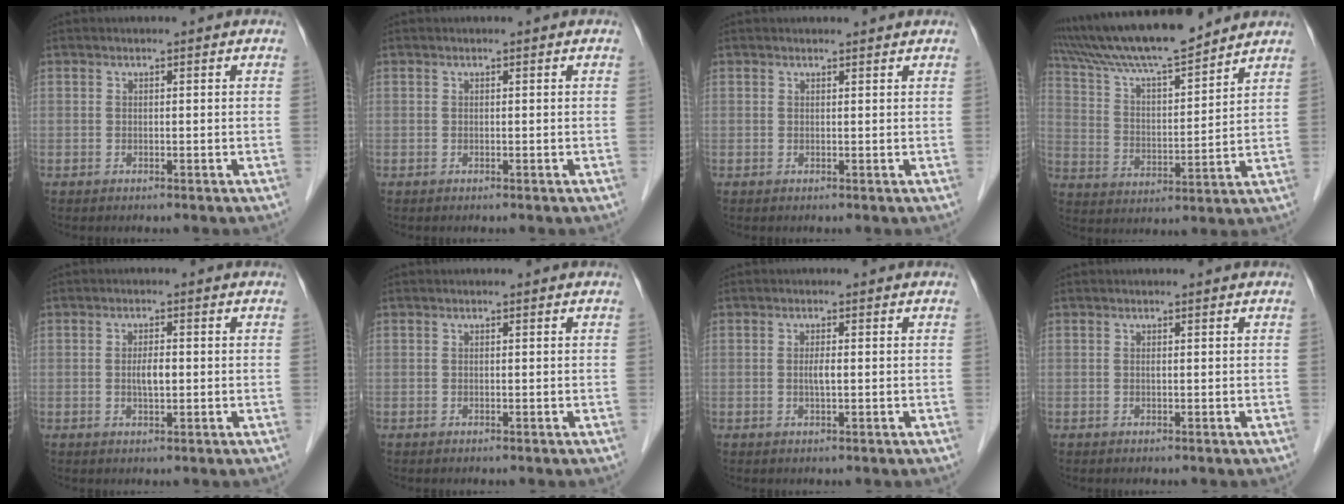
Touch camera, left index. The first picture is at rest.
{"total": 0.0}
{"total": 2.1, "force": [2.1, 0.2, 0.3], "torque": [-0.009, 0.007, 0.024]}
{"total": 16.4, "force": [14.7, 1.3, 7.1], "torque": [-0.134, 0.014, 0.254]}
{"total": 2.5, "force": [-0.1, 0.8, 2.4], "torque": [-0.045, 0.001, -0.001]}
{"total": 0.0}
{"total": 1.5, "force": [0.0, 0.2, 1.5], "torque": [-0.029, 0.000, -0.001]}
{"total": 0.0}